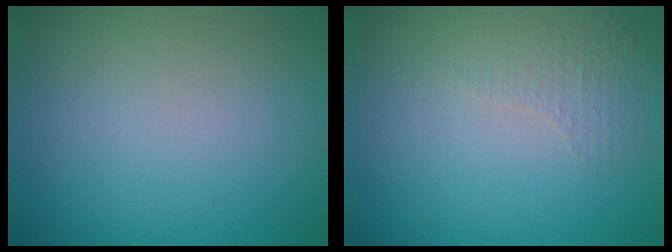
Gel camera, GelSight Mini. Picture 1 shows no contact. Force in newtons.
{"total": 0.9, "press": 0.5, "slide": 0.8}